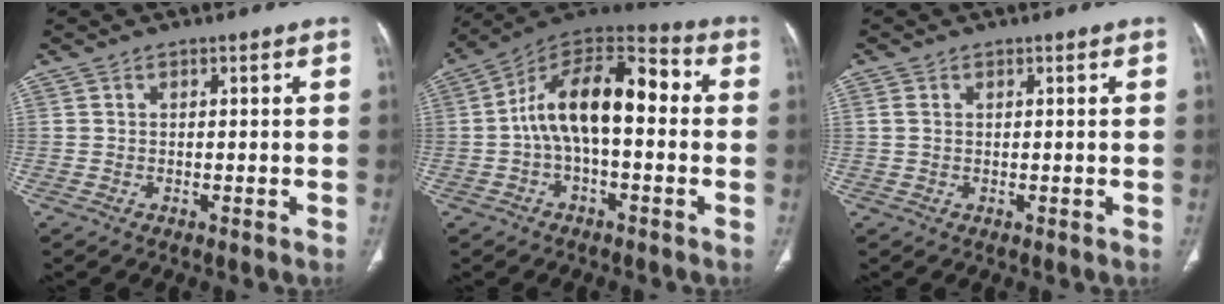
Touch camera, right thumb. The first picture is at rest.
{"total": 16.3, "force": [0.0, 8.2, 14.0], "torque": [-0.219, 0.052, -0.012]}
{"total": 1.3, "force": [0.2, 0.9, 0.9], "torque": [-0.026, 0.003, 0.006]}